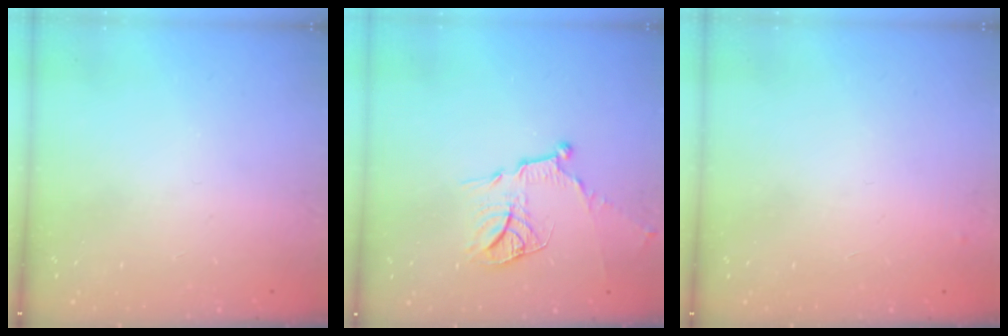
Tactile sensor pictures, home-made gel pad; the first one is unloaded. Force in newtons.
{"total": 14.1, "press": 14.1, "slide": 1.4}
{"total": 3.2, "press": 3.2, "slide": 0.4}